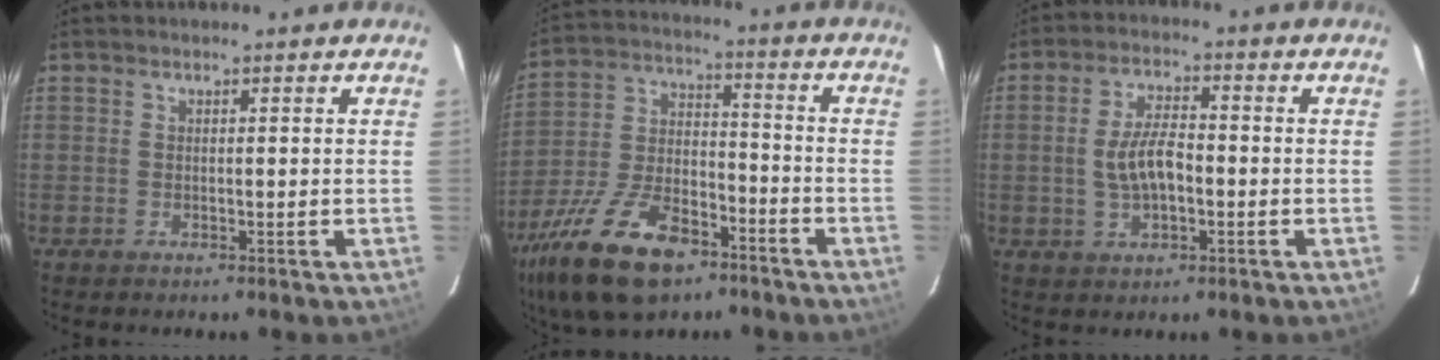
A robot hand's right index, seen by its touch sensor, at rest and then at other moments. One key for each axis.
{"total": 20.2, "fx": -12.7, "fy": 9.6, "fz": 12.4, "tx": -0.266, "ty": -0.014, "tz": -0.223}
{"total": 7.0, "fx": -1.0, "fy": 3.1, "fz": 6.1, "tx": -0.118, "ty": 0.006, "tz": -0.014}